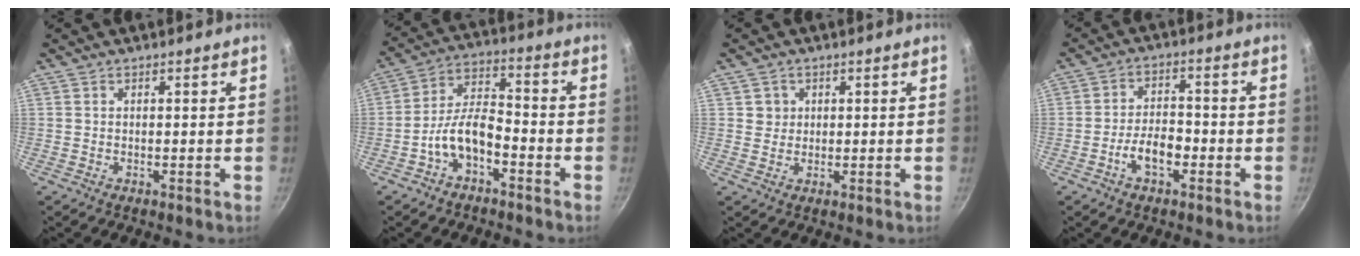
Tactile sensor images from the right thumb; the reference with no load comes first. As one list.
[{"total": 8.8, "force": [-4.4, 4.4, 6.3], "torque": [-0.107, 0.053, -0.085]}, {"total": 2.6, "force": [0.7, 2.5, 0.4], "torque": [0.012, 0.005, 0.008]}, {"total": 6.4, "force": [-2.7, 3.4, 4.7], "torque": [-0.070, 0.033, -0.050]}]